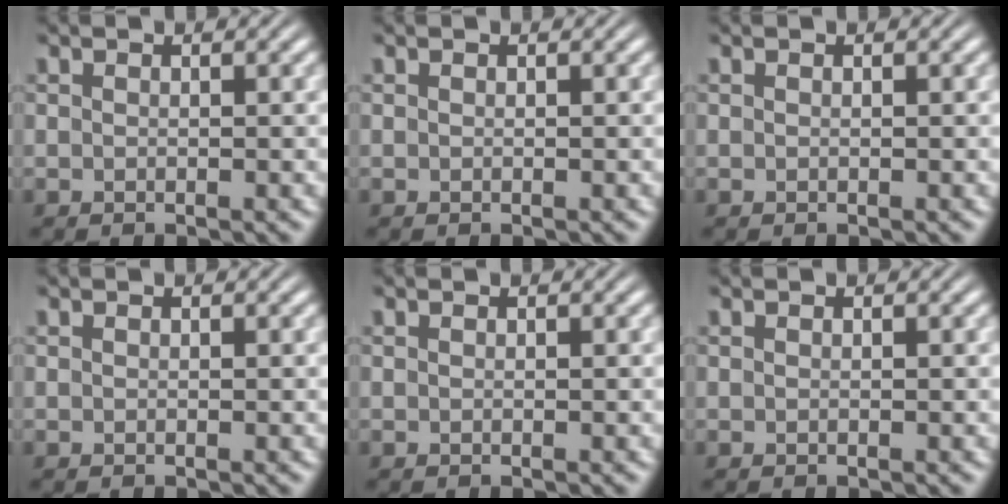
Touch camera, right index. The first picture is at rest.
{"total": 0.0}
{"total": 0.0}
{"total": 0.0}
{"total": 0.0}
{"total": 0.0}